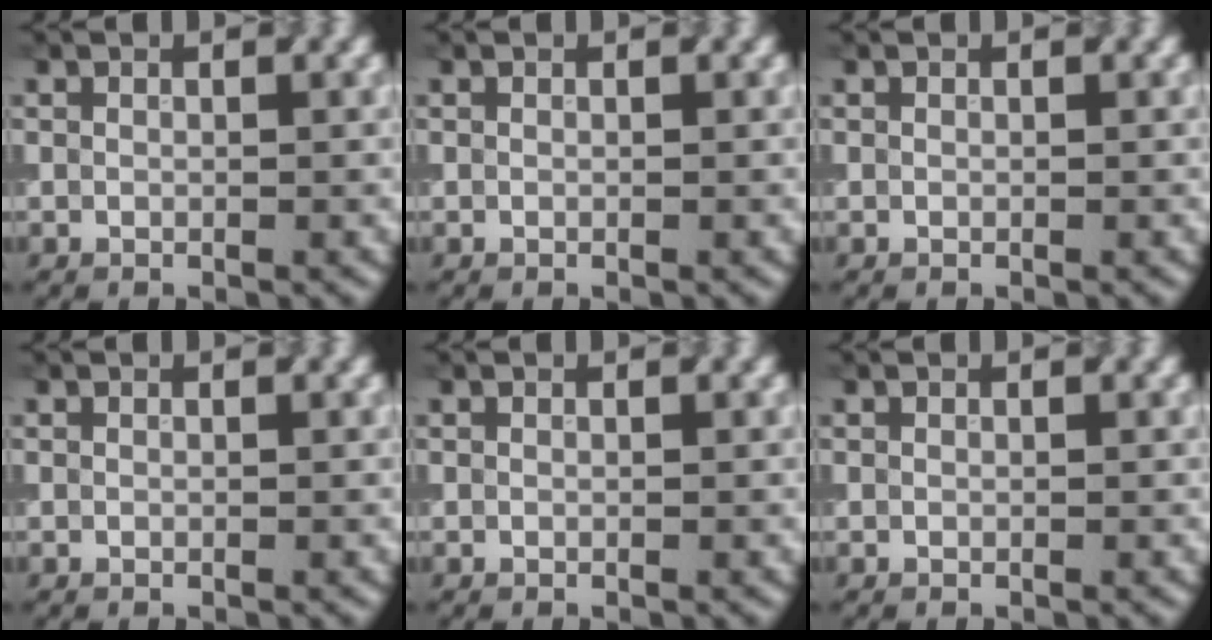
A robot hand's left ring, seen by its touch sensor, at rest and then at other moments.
{"total": 0.0}
{"total": 0.0}
{"total": 0.0}
{"total": 0.0}
{"total": 0.0}